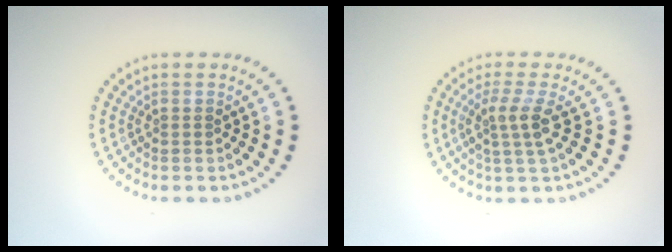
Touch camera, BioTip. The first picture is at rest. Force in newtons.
{"total": 2.6, "press": 1.9, "slide": 1.7}